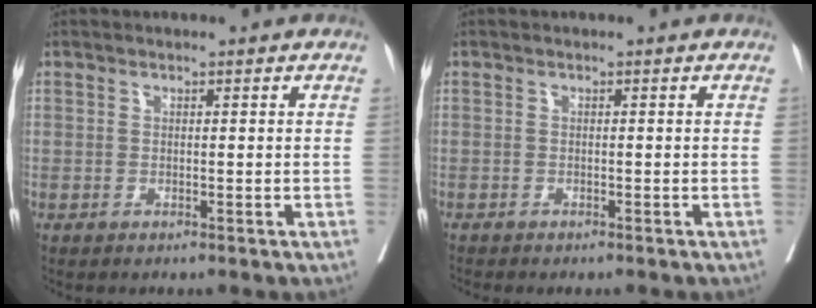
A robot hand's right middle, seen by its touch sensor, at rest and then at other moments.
{"total": 1.3, "force": [-1.2, 0.1, 0.5], "torque": [-0.004, -0.001, -0.018]}